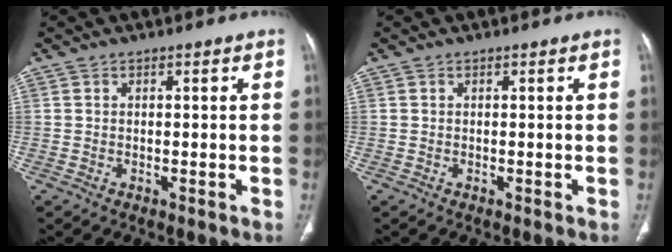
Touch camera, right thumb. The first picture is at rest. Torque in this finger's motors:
{"motor_torque": [-0.28, 0.02, 0.09, -0.03, 0.00]}